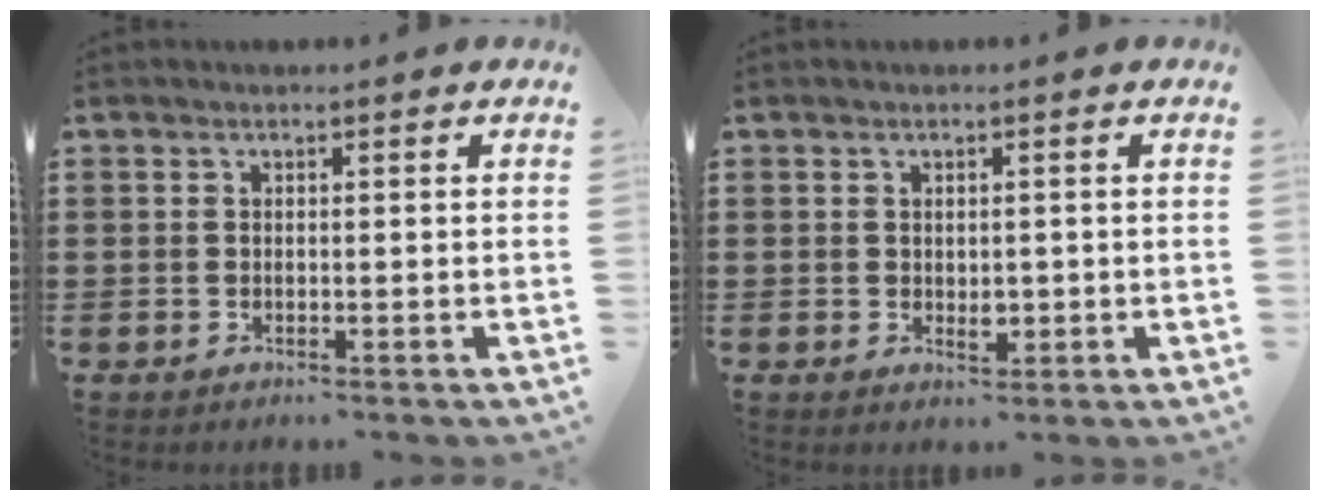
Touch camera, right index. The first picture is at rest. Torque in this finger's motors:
{"motor_torque": [0.36, 0.36, 0.00, 0.00]}